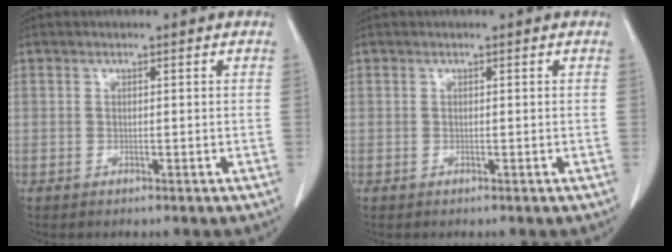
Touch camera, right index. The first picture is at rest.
{"total": 0.0}